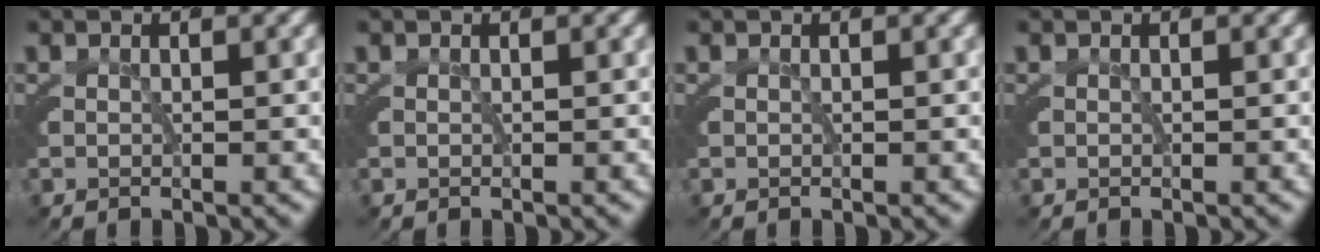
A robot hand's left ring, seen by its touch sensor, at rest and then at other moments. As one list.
[{"total": 0.0}, {"total": 0.0}, {"total": 0.0}]